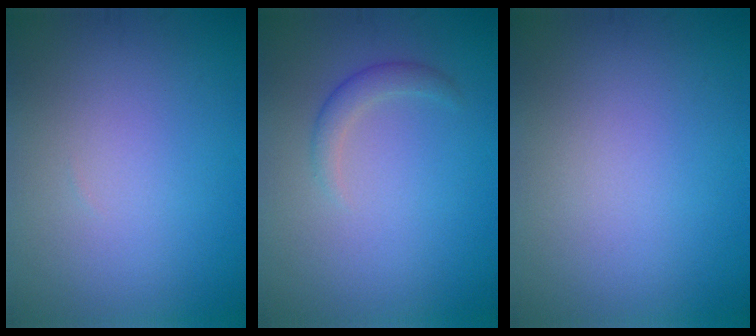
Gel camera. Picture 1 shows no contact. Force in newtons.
{"total": 1.6, "press": 1.6, "slide": 0.1}
{"total": 0.0}